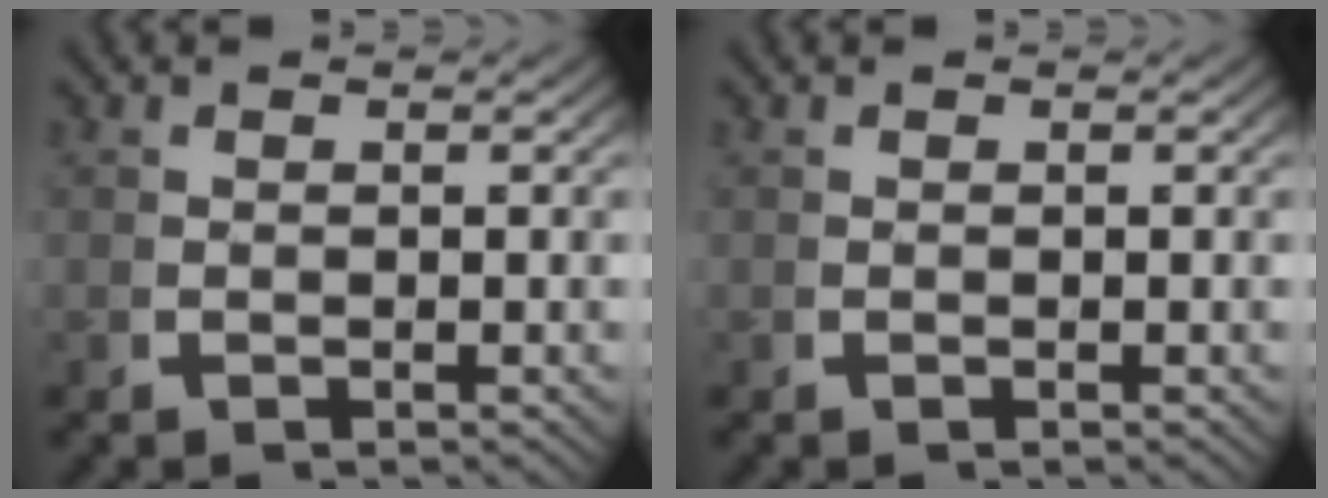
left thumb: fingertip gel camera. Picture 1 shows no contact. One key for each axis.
{"total": 0.0}